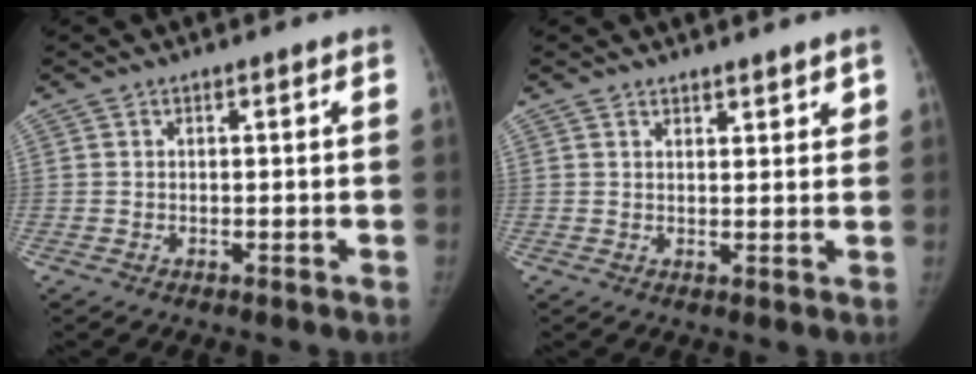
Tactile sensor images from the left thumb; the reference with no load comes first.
{"total": 3.1, "force": [2.7, 1.2, 1.1], "torque": [0.008, -0.014, 0.037]}